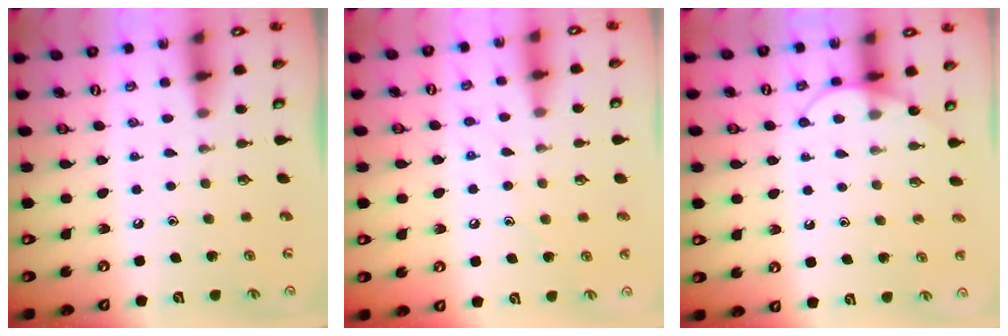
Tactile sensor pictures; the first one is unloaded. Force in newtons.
{"total": 7.4, "press": 7.4, "slide": 0.2}
{"total": 6.4, "press": 6.4, "slide": 0.3}